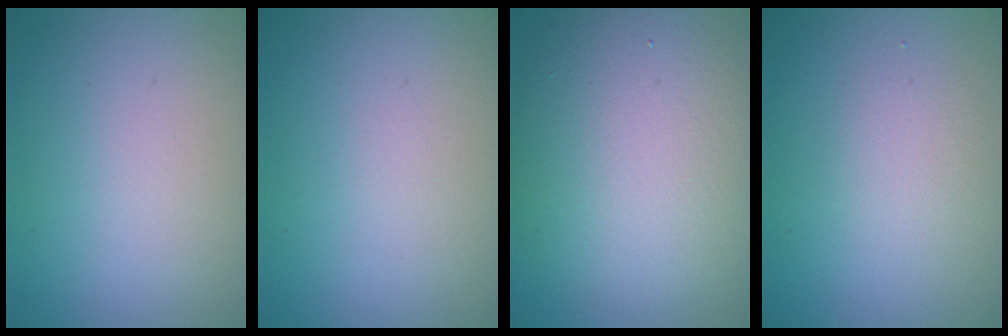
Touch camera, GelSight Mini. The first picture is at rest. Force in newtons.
{"total": 0.0}
{"total": 12.3, "press": 12.3, "slide": 0.6}
{"total": 1.6, "press": 1.6, "slide": 0.1}